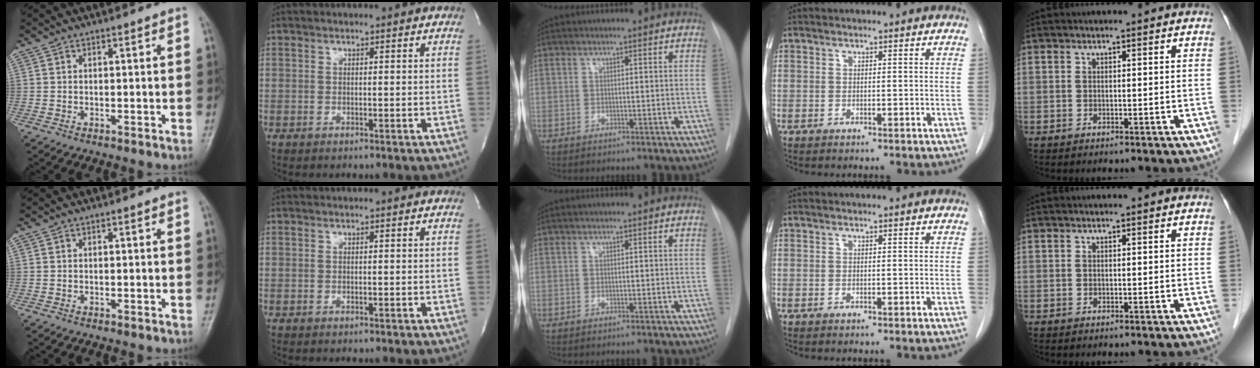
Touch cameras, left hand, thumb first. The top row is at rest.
{}